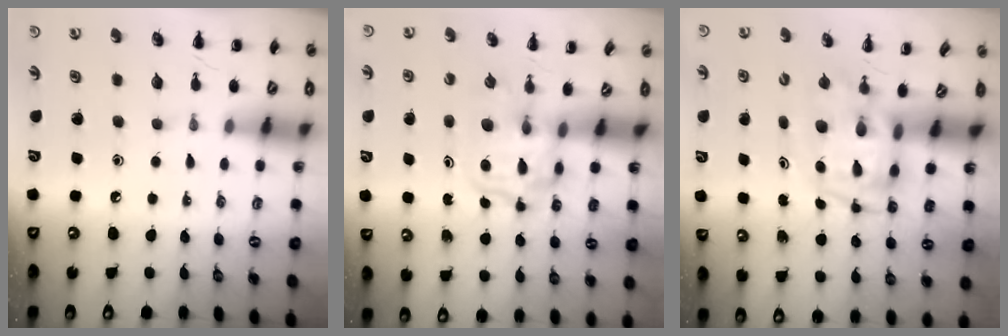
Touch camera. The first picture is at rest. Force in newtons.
{"total": 3.1, "press": 3.1, "slide": 0.4}
{"total": 3.8, "press": 3.7, "slide": 0.6}